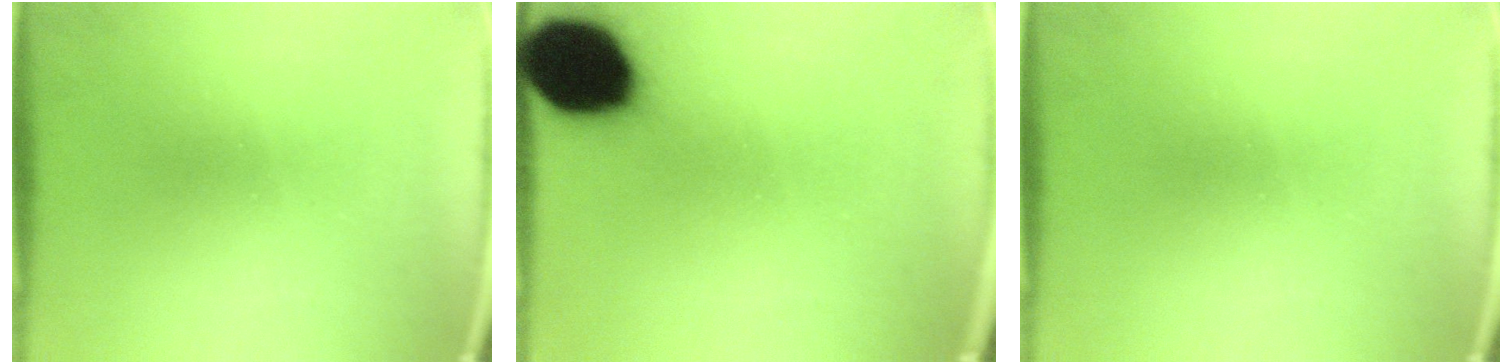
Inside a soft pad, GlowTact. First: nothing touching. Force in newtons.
{"total": 18.2}
{"total": 0.0}